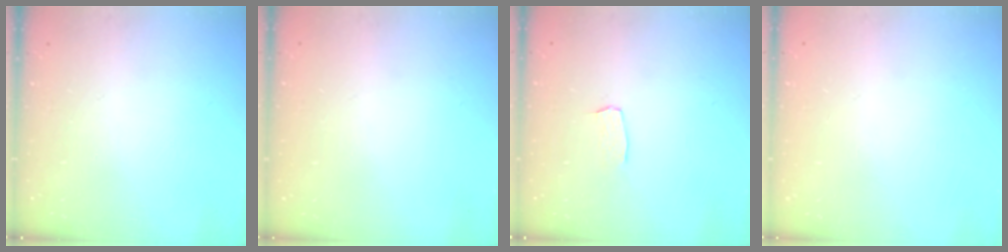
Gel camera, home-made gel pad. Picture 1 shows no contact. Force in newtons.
{"total": 0.0}
{"total": 3.0, "press": 3.0, "slide": 0.2}
{"total": 0.0}